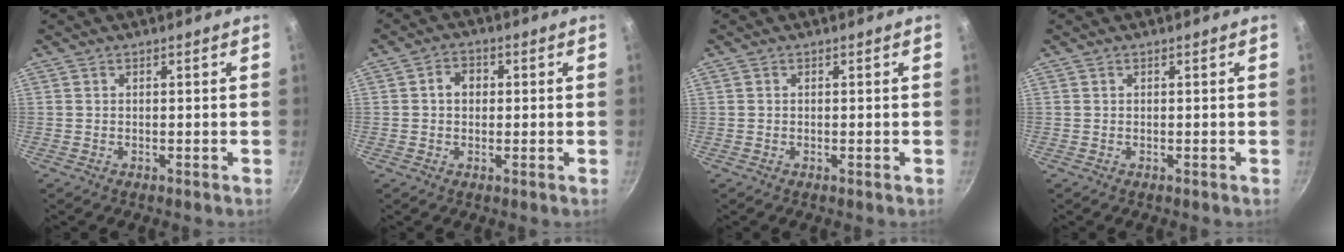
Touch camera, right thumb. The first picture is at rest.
{"total": 3.8, "force": [0.5, 3.0, 2.2], "torque": [-0.017, 0.007, 0.003]}
{"total": 0.0}
{"total": 0.0}